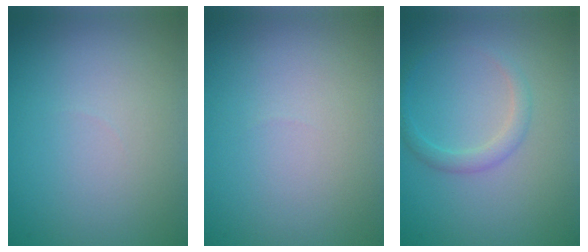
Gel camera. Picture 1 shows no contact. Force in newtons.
{"total": 0.0}
{"total": 1.6, "press": 1.6, "slide": 0.1}